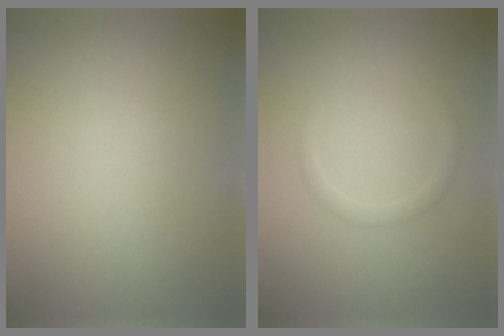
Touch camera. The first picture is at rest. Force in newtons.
{"total": 1.0, "press": 1.0, "slide": 0.0}